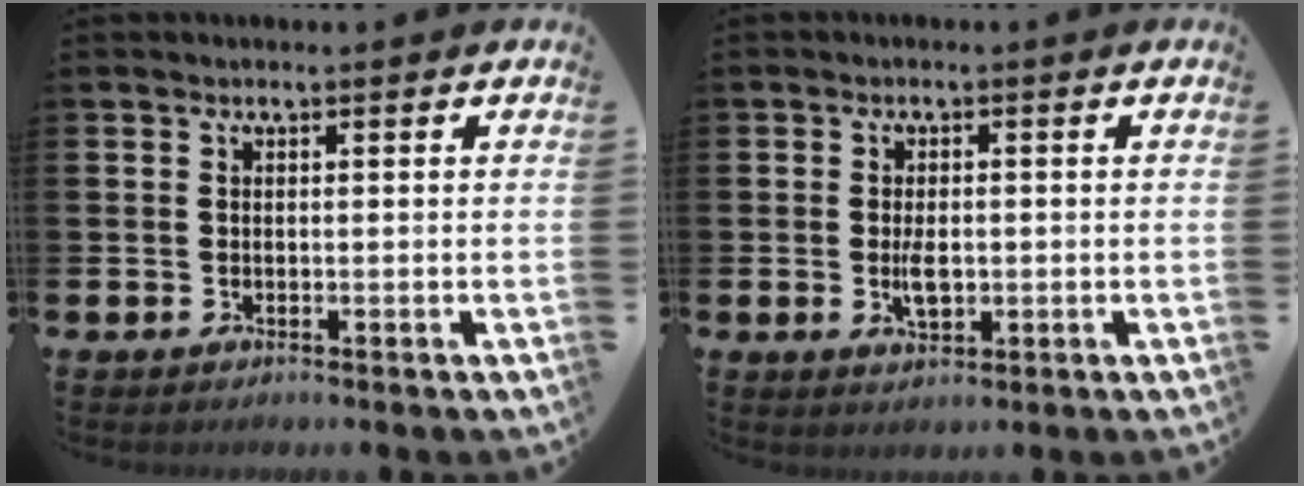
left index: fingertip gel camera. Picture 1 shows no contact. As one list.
[{"total": 3.1, "force": [-0.1, 1.7, 2.7], "torque": [-0.040, 0.000, -0.006]}]